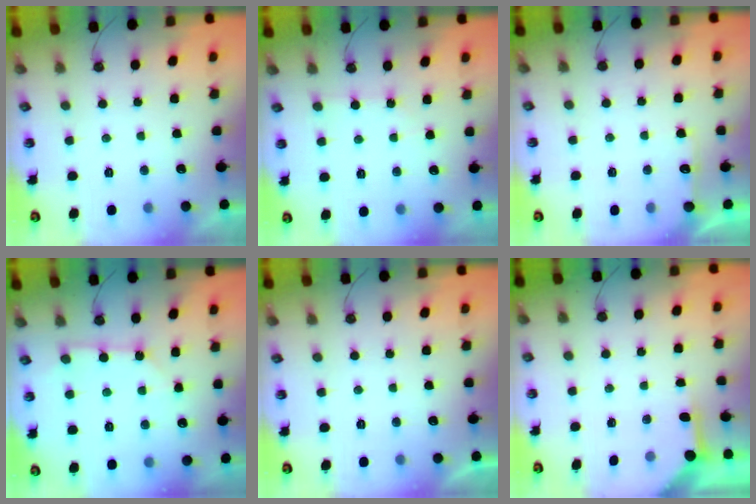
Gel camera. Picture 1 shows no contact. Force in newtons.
{"total": 1.6, "press": 1.5, "slide": 0.3}
{"total": 4.1, "press": 4.1, "slide": 0.4}
{"total": 2.7, "press": 2.7, "slide": 0.3}
{"total": 0.0}
{"total": 3.8, "press": 3.8, "slide": 0.4}